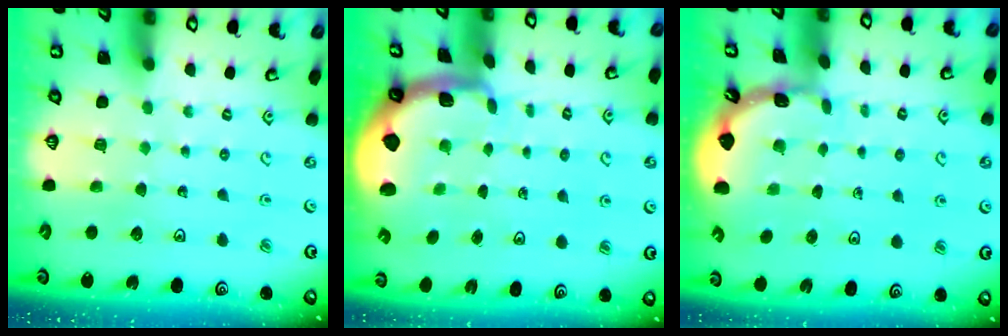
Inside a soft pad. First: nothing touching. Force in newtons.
{"total": 1.9, "press": 1.9, "slide": 0.4}
{"total": 1.7, "press": 1.7, "slide": 0.1}